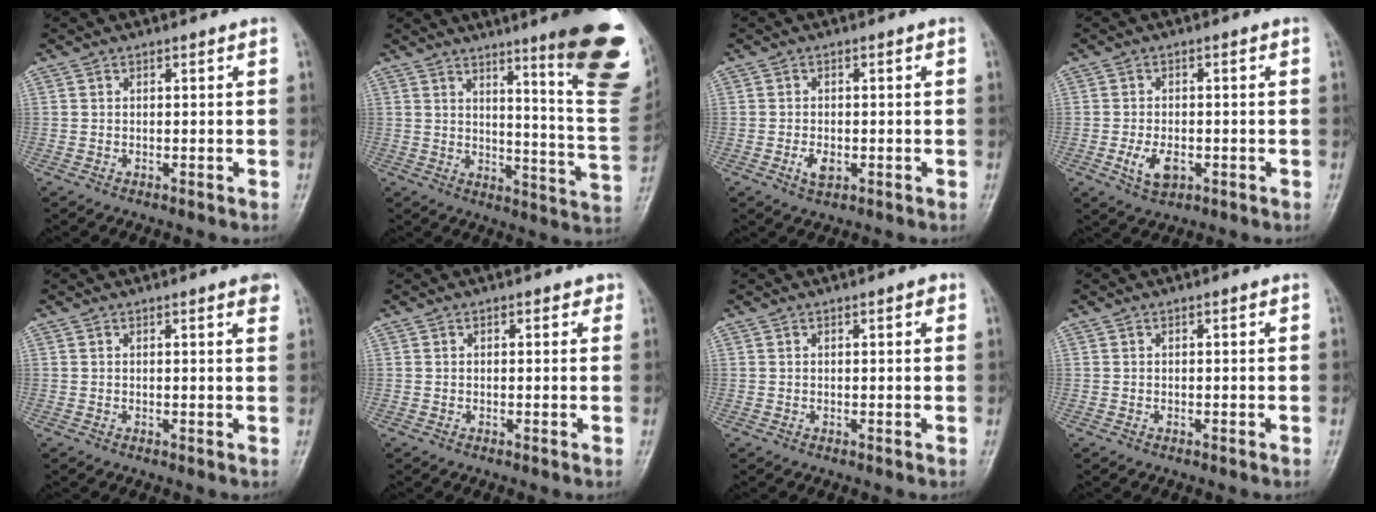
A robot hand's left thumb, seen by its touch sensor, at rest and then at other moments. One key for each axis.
{"total": 21.8, "fx": 11.9, "fy": 3.0, "fz": 18.0, "tx": -0.198, "ty": -0.070, "tz": 0.153}
{"total": 2.8, "fx": -0.9, "fy": 1.7, "fz": 2.1, "tx": -0.038, "ty": 0.000, "tz": -0.016}
{"total": 4.8, "fx": -1.6, "fy": 2.8, "fz": 3.6, "tx": -0.066, "ty": 0.000, "tz": -0.025}
{"total": 2.2, "fx": 1.4, "fy": 0.3, "fz": 1.7, "tx": -0.019, "ty": -0.003, "tz": 0.013}
{"total": 1.3, "fx": 0.7, "fy": 0.9, "fz": 0.7, "tx": 0.004, "ty": 0.000, "tz": 0.003}
{"total": 1.3, "fx": 0.6, "fy": 0.5, "fz": 1.1, "tx": -0.012, "ty": 0.001, "tz": 0.006}
{"total": 0.0}